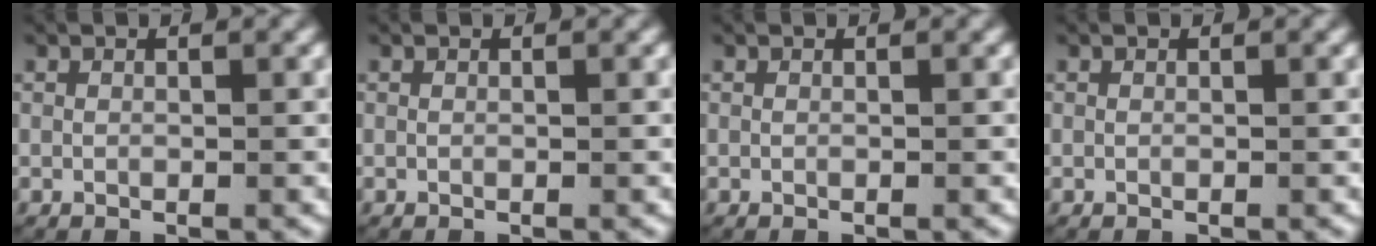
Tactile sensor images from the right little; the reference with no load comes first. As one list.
[{"total": 0.0}, {"total": 0.0}, {"total": 0.0}]